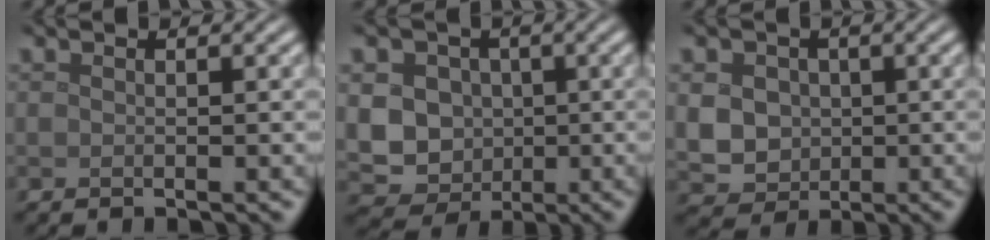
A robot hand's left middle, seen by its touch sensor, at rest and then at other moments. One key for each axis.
{"total": 9.9, "fx": 0.4, "fy": 9.1, "fz": 3.8, "tx": -0.071, "ty": 0.014, "tz": -0.017}
{"total": 4.5, "fx": 0.3, "fy": 4.0, "fz": 2.0, "tx": -0.043, "ty": 0.006, "tz": -0.003}